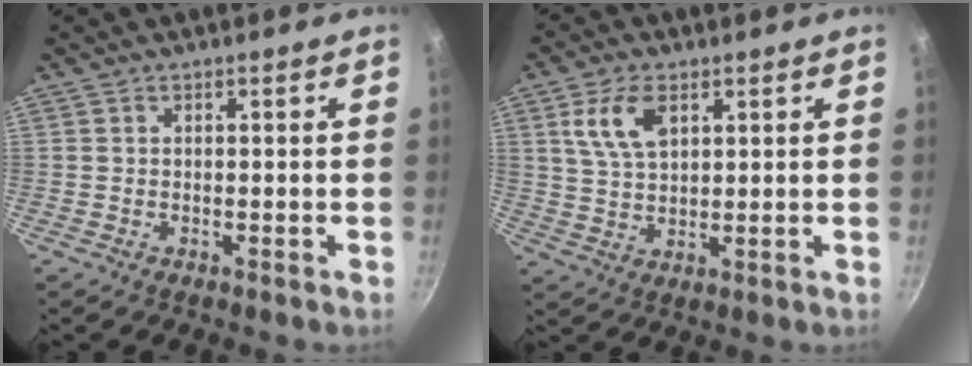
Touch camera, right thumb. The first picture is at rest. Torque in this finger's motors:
{"motor_torque": [1.18, 2.89, 0.67, 0.45, 0.16]}